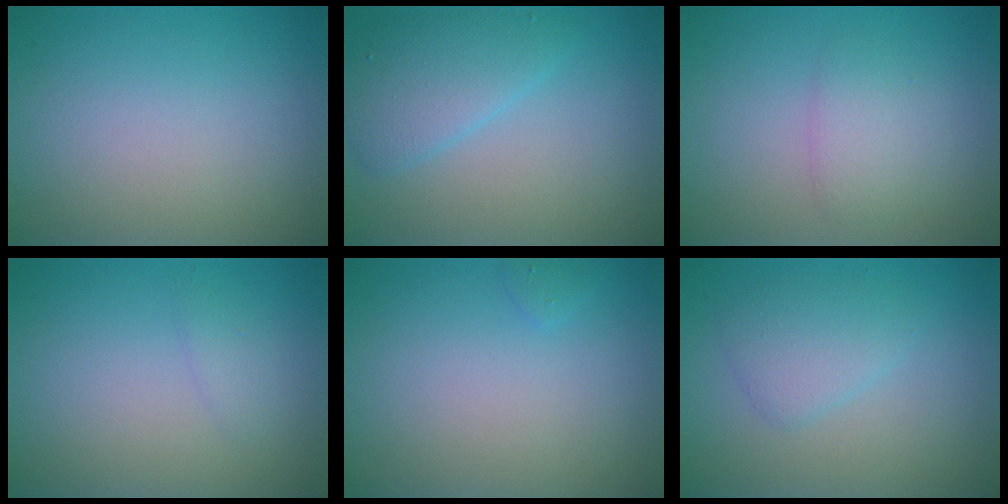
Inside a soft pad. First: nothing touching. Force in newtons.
{"total": 3.4, "press": 3.4, "slide": 0.2}
{"total": 2.1, "press": 2.1, "slide": 0.1}
{"total": 0.9, "press": 0.9, "slide": 0.1}
{"total": 0.6, "press": 0.6, "slide": 0.0}
{"total": 2.4, "press": 2.4, "slide": 0.1}